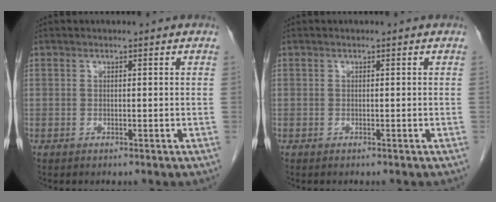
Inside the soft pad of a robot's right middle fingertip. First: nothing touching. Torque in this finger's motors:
{"motor_torque": [0.03, -0.02, -0.01, 0.00]}